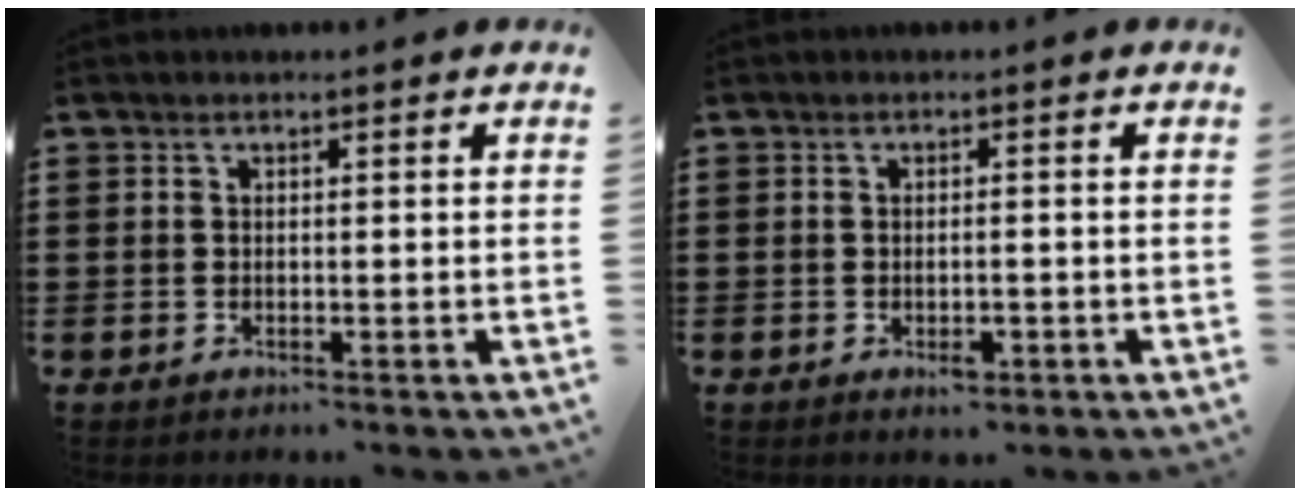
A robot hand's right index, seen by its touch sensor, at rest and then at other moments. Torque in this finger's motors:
{"motor_torque": [0.01, -0.03, 0.01, 0.03]}